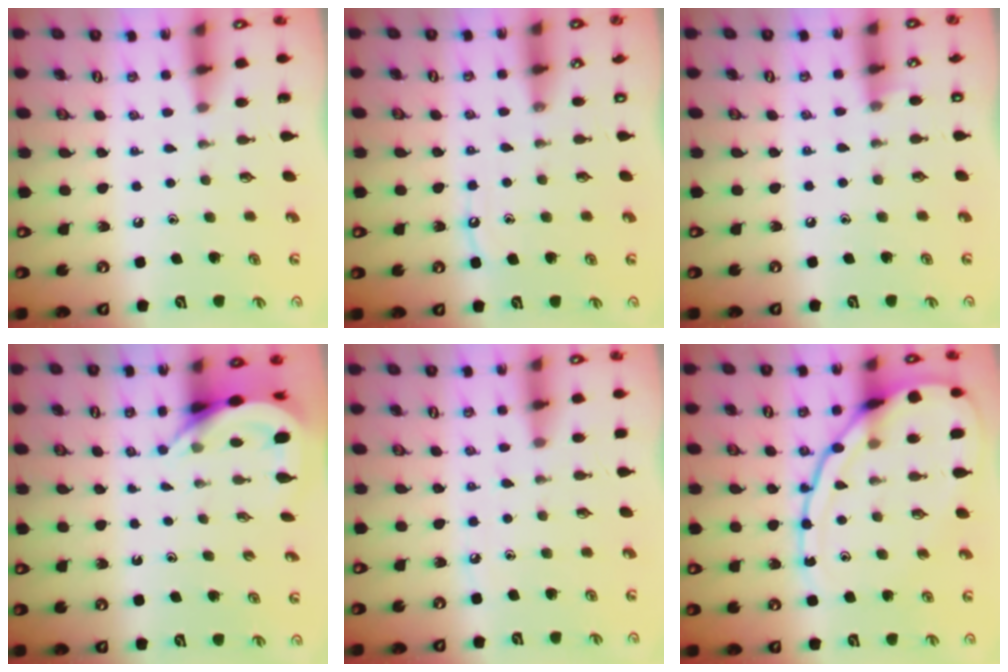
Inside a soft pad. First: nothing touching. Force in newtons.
{"total": 4.9, "press": 4.8, "slide": 0.6}
{"total": 3.7, "press": 3.6, "slide": 0.4}
{"total": 5.0, "press": 5.0, "slide": 0.3}
{"total": 5.2, "press": 5.2, "slide": 0.6}
{"total": 17.1, "press": 17.1, "slide": 1.4}